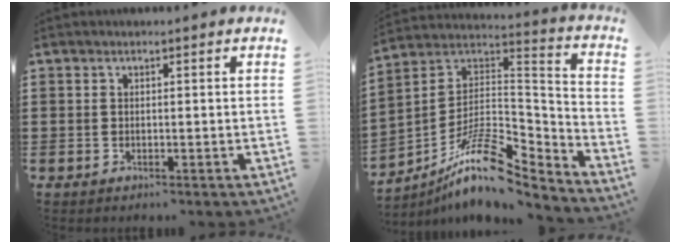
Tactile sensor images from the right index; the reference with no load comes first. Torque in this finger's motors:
{"motor_torque": [-0.21, -0.12, -0.46, -0.12]}